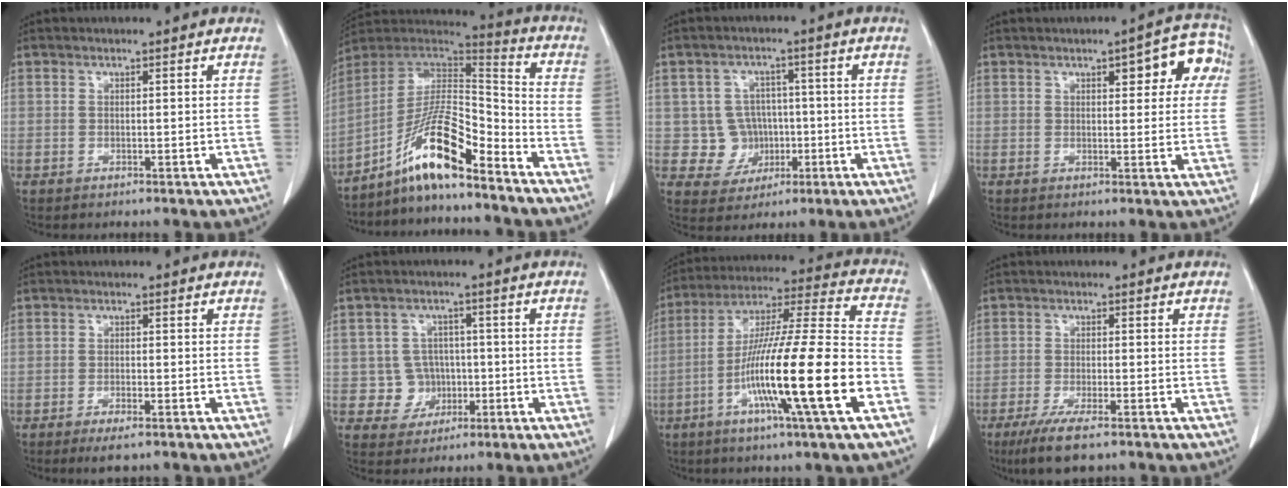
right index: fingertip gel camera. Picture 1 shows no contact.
{"total": 13.3, "force": [-9.2, 1.7, 9.5], "torque": [-0.170, 0.017, -0.163]}
{"total": 6.5, "force": [-0.3, 6.5, 0.9], "torque": [-0.006, 0.016, 0.006]}
{"total": 7.6, "force": [2.7, 2.4, 6.6], "torque": [-0.067, 0.024, 0.027]}
{"total": 4.0, "force": [-2.7, 0.8, 2.8], "torque": [-0.051, -0.006, -0.040]}
{"total": 5.3, "force": [-0.7, 5.2, 0.3], "torque": [0.009, 0.013, -0.003]}
{"total": 21.1, "force": [-7.3, -0.1, 19.8], "torque": [-0.349, -0.018, -0.132]}
{"total": 6.9, "force": [-4.8, 1.0, 4.8], "torque": [-0.087, -0.018, -0.079]}